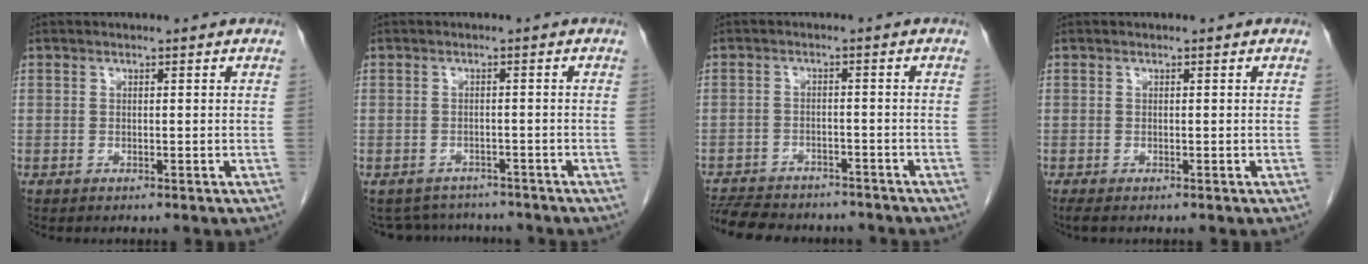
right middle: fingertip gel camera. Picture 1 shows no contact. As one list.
[{"total": 6.5, "force": [-6.0, 2.5, 0.4], "torque": [-0.004, 0.009, -0.078]}, {"total": 13.5, "force": [-11.9, 4.4, 4.7], "torque": [-0.104, -0.001, -0.162]}, {"total": 0.8, "force": [-0.7, 0.1, 0.5], "torque": [-0.008, -0.003, -0.010]}]